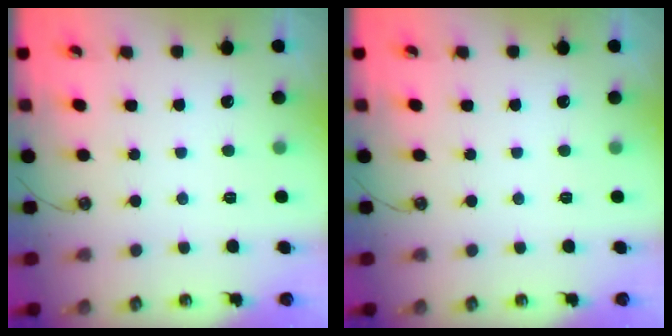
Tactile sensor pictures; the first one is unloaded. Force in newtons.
{"total": 0.0}